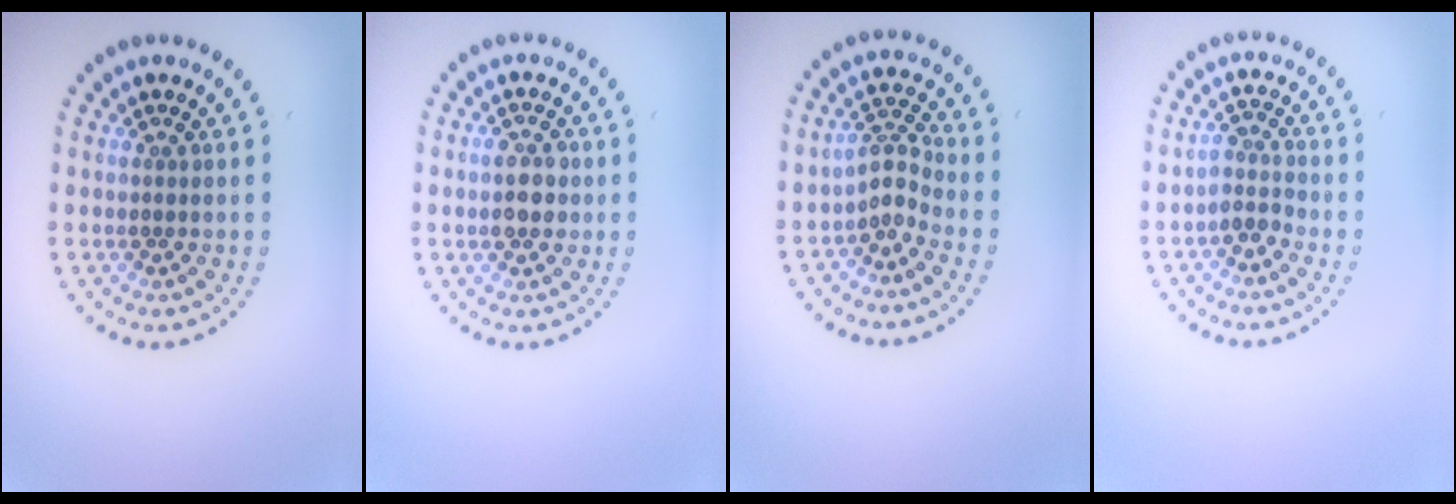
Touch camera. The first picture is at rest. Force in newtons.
{"total": 2.8, "press": 2.8, "slide": 0.2}
{"total": 2.3, "press": 1.5, "slide": 1.7}
{"total": 1.9, "press": 1.6, "slide": 1.1}